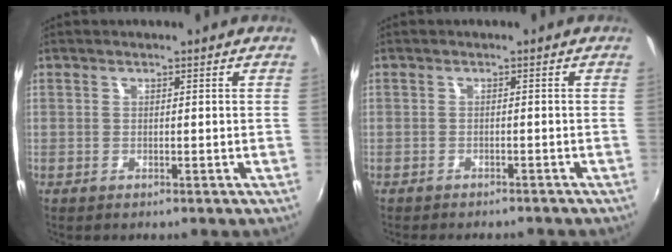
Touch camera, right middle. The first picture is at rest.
{"total": 3.4, "force": [-3.1, 1.3, 1.0], "torque": [-0.028, -0.006, -0.046]}